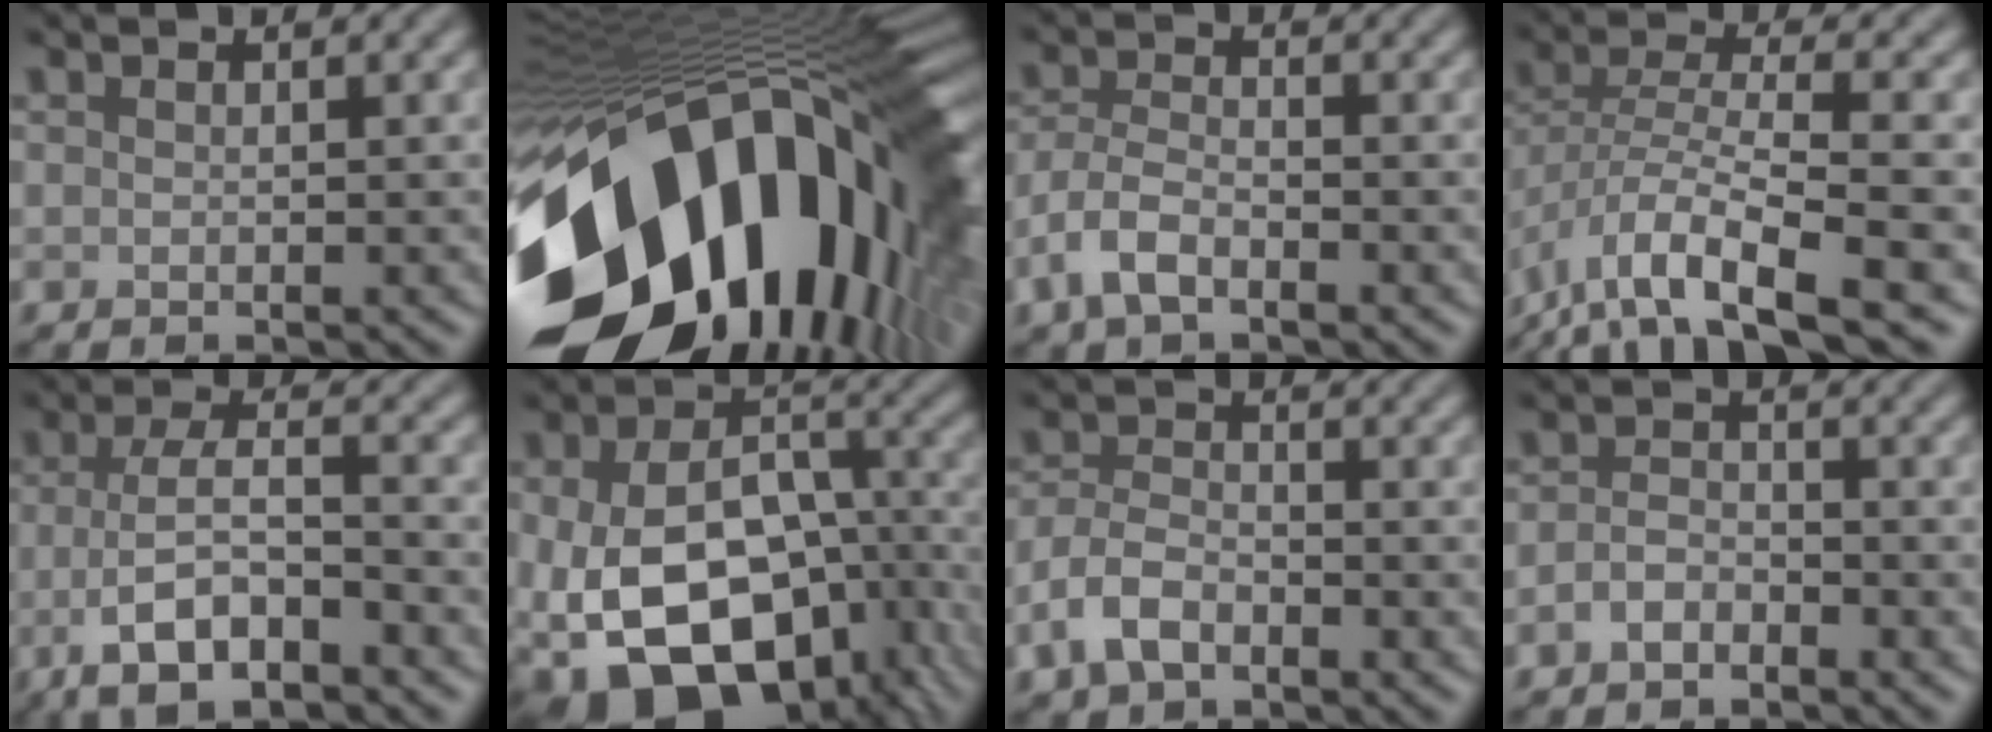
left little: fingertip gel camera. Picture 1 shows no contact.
{"total": 21.3, "force": [-6.1, 13.0, 15.7], "torque": [-0.295, -0.055, -0.097]}
{"total": 3.5, "force": [-2.0, 1.7, 2.3], "torque": [-0.047, 0.002, -0.049]}
{"total": 8.7, "force": [-5.1, 3.0, 6.4], "torque": [-0.120, -0.004, -0.103]}
{"total": 6.1, "force": [-2.5, 2.1, 5.2], "torque": [-0.096, -0.002, -0.051]}
{"total": 17.3, "force": [-6.2, 11.4, 11.4], "torque": [-0.208, -0.036, -0.075]}
{"total": 3.8, "force": [-2.1, 2.2, 2.3], "torque": [-0.046, 0.001, -0.051]}
{"total": 2.0, "force": [-1.2, 1.2, 1.1], "torque": [-0.022, 0.004, -0.029]}